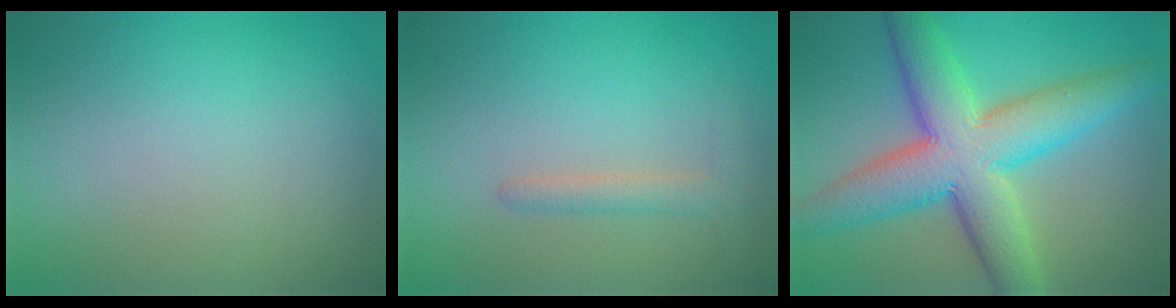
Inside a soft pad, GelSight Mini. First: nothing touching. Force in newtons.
{"total": 1.5, "press": 1.5, "slide": 0.2}
{"total": 9.7, "press": 9.7, "slide": 0.3}